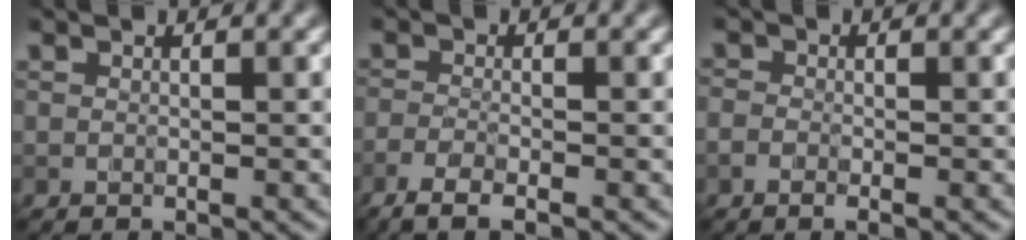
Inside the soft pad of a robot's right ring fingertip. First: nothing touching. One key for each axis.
{"total": 2.5, "fx": -1.8, "fy": 0.4, "fz": 1.7, "tx": -0.036, "ty": -0.006, "tz": -0.044}
{"total": 0.9, "fx": -0.5, "fy": 0.4, "fz": 0.6, "tx": -0.010, "ty": 0.001, "tz": -0.012}